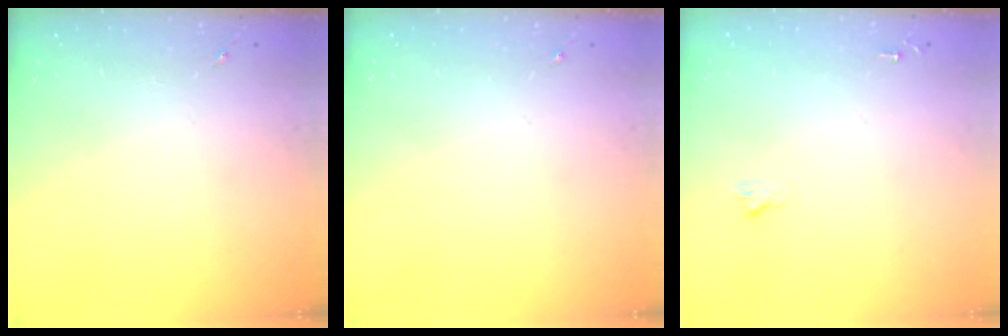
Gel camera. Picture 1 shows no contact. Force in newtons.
{"total": 0.0}
{"total": 1.9, "press": 1.9, "slide": 0.2}